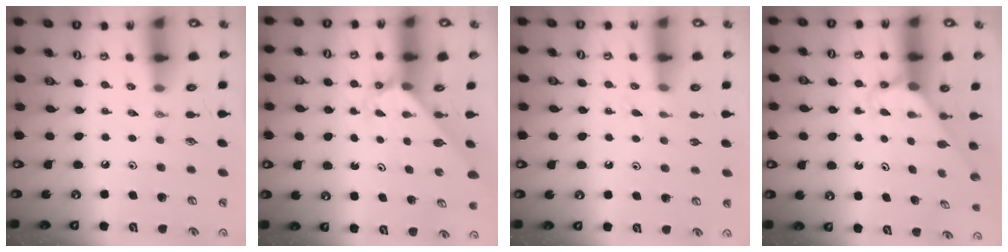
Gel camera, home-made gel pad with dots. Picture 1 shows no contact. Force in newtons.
{"total": 2.5, "press": 2.5, "slide": 0.2}
{"total": 6.3, "press": 6.3, "slide": 0.7}
{"total": 2.8, "press": 2.8, "slide": 0.1}